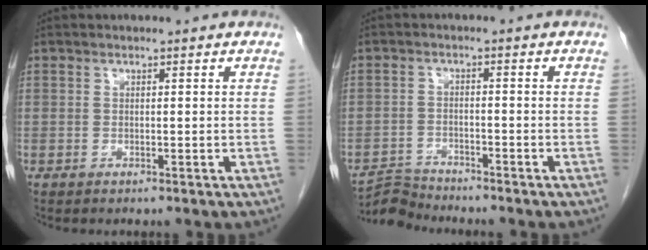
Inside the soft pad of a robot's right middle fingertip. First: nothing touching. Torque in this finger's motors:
{"motor_torque": [0.02, -0.21, -0.18, -0.04]}